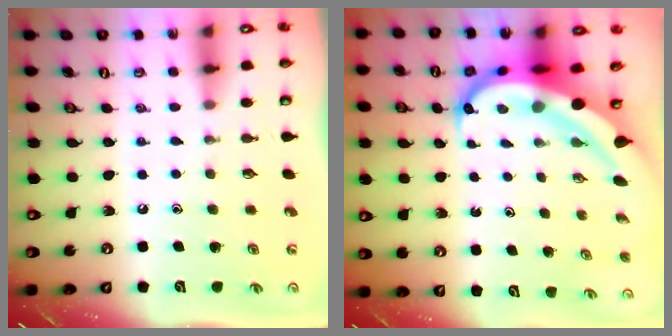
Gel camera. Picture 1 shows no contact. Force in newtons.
{"total": 11.9, "press": 11.8, "slide": 1.2}